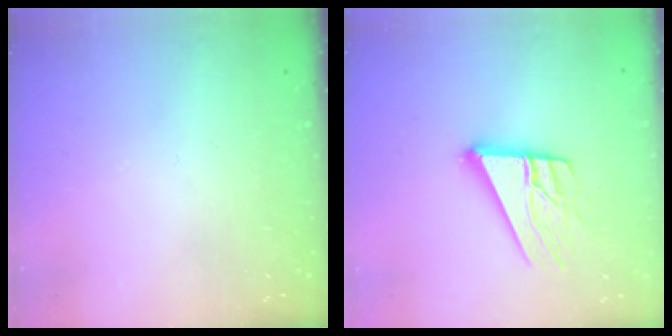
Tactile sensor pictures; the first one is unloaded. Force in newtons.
{"total": 14.1, "press": 13.9, "slide": 2.4}